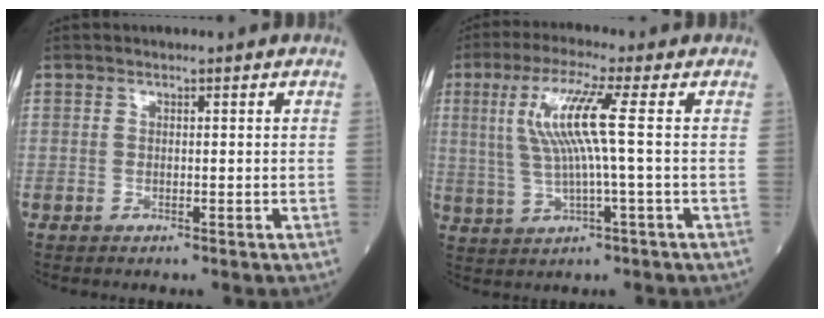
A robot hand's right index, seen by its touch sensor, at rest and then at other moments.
{"total": 8.7, "force": [1.6, -0.5, 8.5], "torque": [-0.180, 0.009, 0.033]}